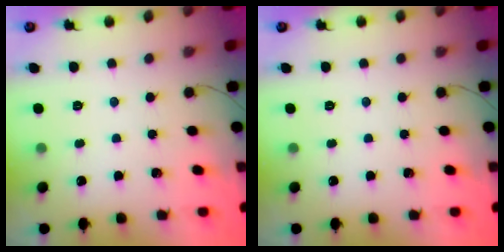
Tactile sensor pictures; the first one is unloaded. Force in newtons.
{"total": 0.0}